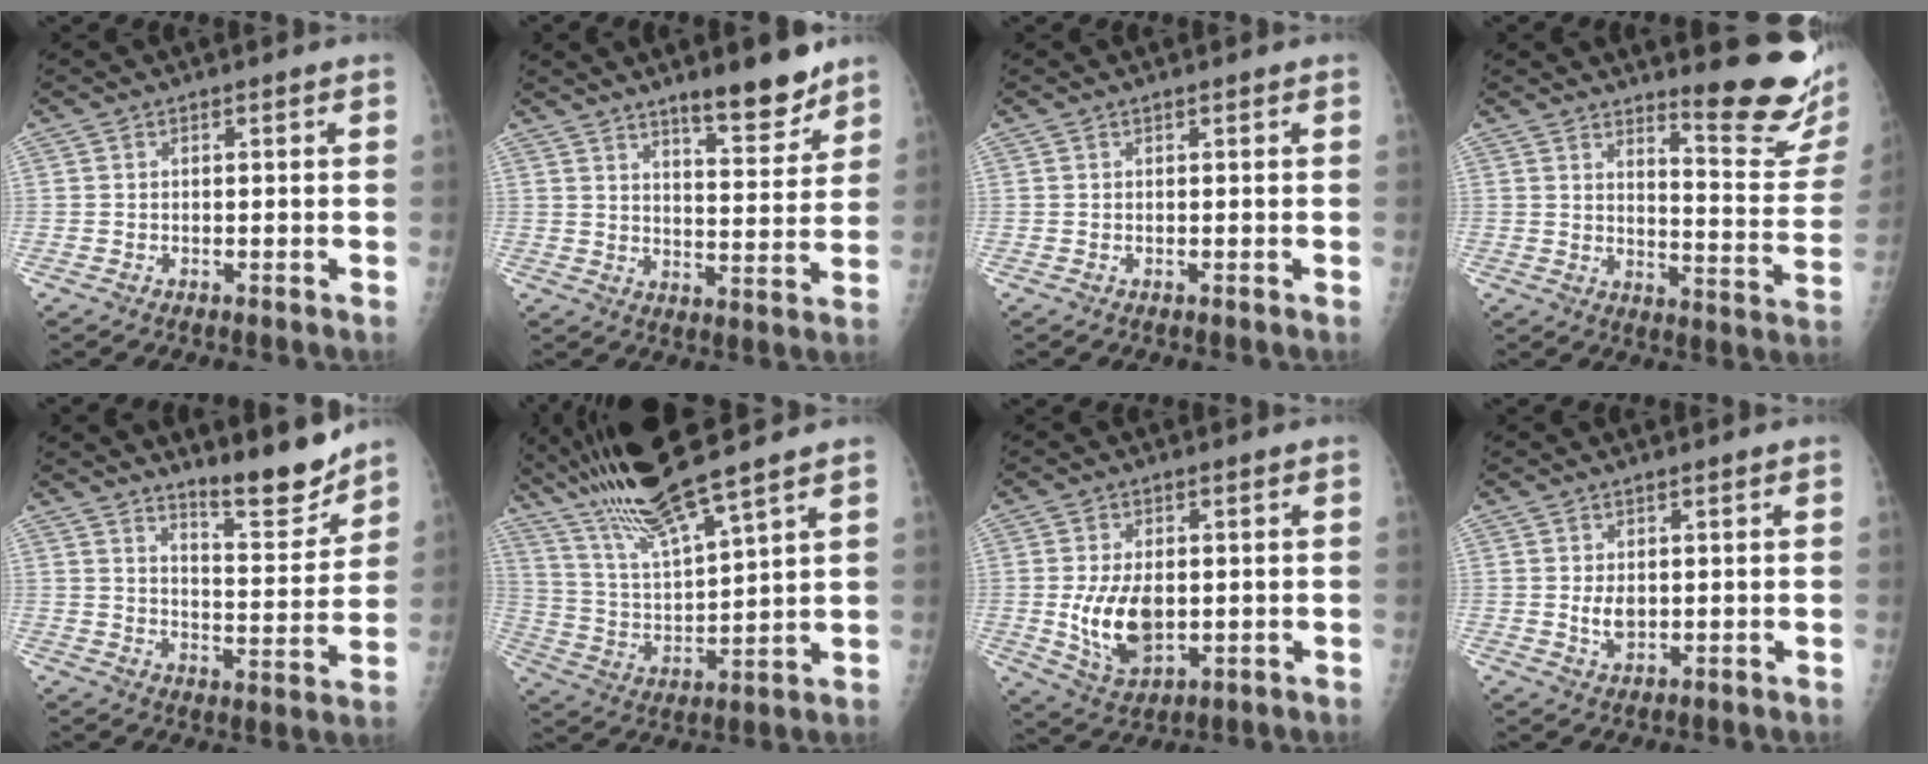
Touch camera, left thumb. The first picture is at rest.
{"total": 10.1, "force": [7.8, 2.2, 6.0], "torque": [-0.060, -0.060, 0.122]}
{"total": 0.0}
{"total": 14.9, "force": [11.4, 2.3, 9.3], "torque": [-0.095, -0.122, 0.151]}
{"total": 10.3, "force": [9.0, 1.5, 4.9], "torque": [-0.046, -0.078, 0.147]}
{"total": 16.6, "force": [13.3, 1.0, 10.0], "torque": [-0.176, -0.053, 0.258]}
{"total": 9.6, "force": [-0.5, 5.6, 7.8], "torque": [-0.128, -0.013, 0.008]}
{"total": 3.1, "force": [0.6, 1.8, 2.5], "torque": [-0.034, -0.010, 0.019]}